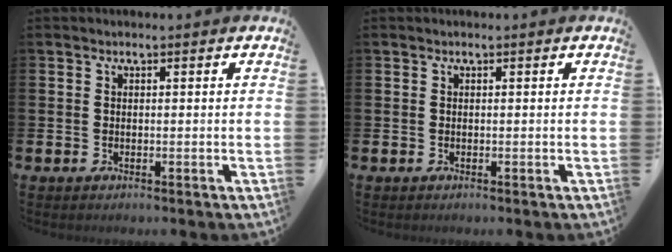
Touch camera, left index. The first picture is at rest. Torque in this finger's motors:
{"motor_torque": [-0.01, 0.01, 0.00, 0.00]}